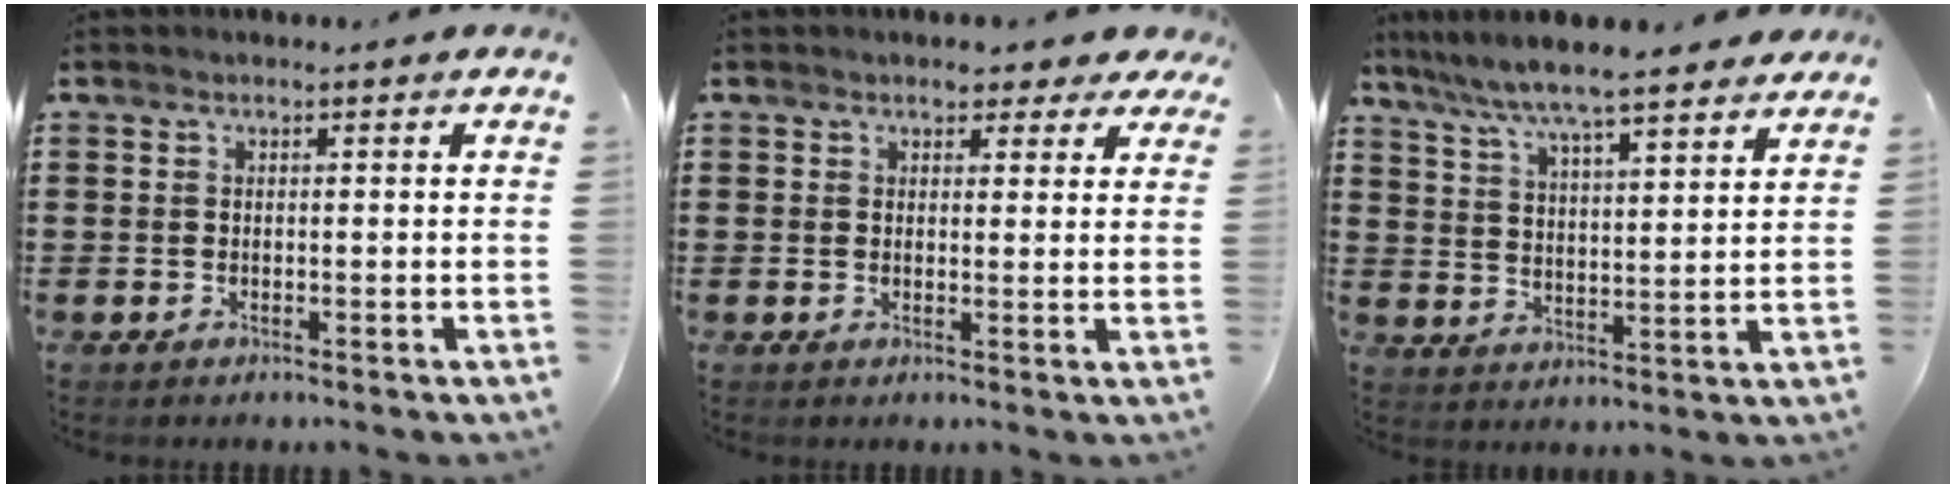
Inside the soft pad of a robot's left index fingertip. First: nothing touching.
{"total": 3.0, "force": [2.5, 1.1, 1.2], "torque": [-0.014, -0.001, 0.041]}
{"total": 6.6, "force": [6.1, 0.2, 2.6], "torque": [-0.077, -0.032, 0.104]}